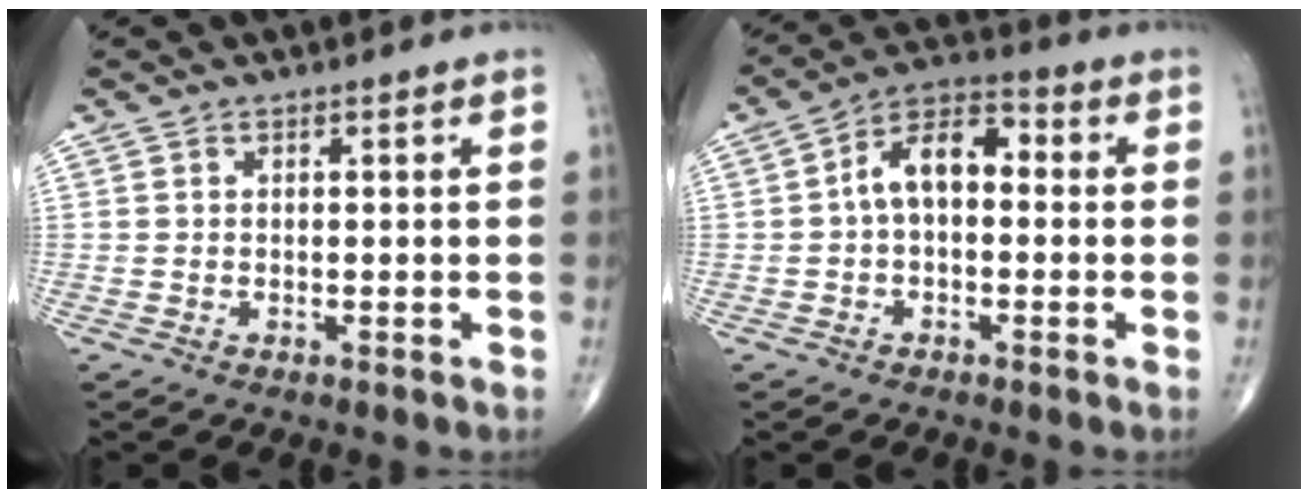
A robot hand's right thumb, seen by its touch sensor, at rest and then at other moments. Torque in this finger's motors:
{"motor_torque": [0.97, 1.42, 0.79, -0.35, 0.08]}